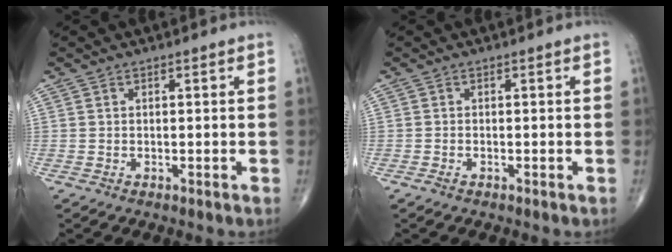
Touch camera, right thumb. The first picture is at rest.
{"total": 0.7, "force": [-0.5, 0.3, 0.4], "torque": [-0.013, 0.000, -0.011]}